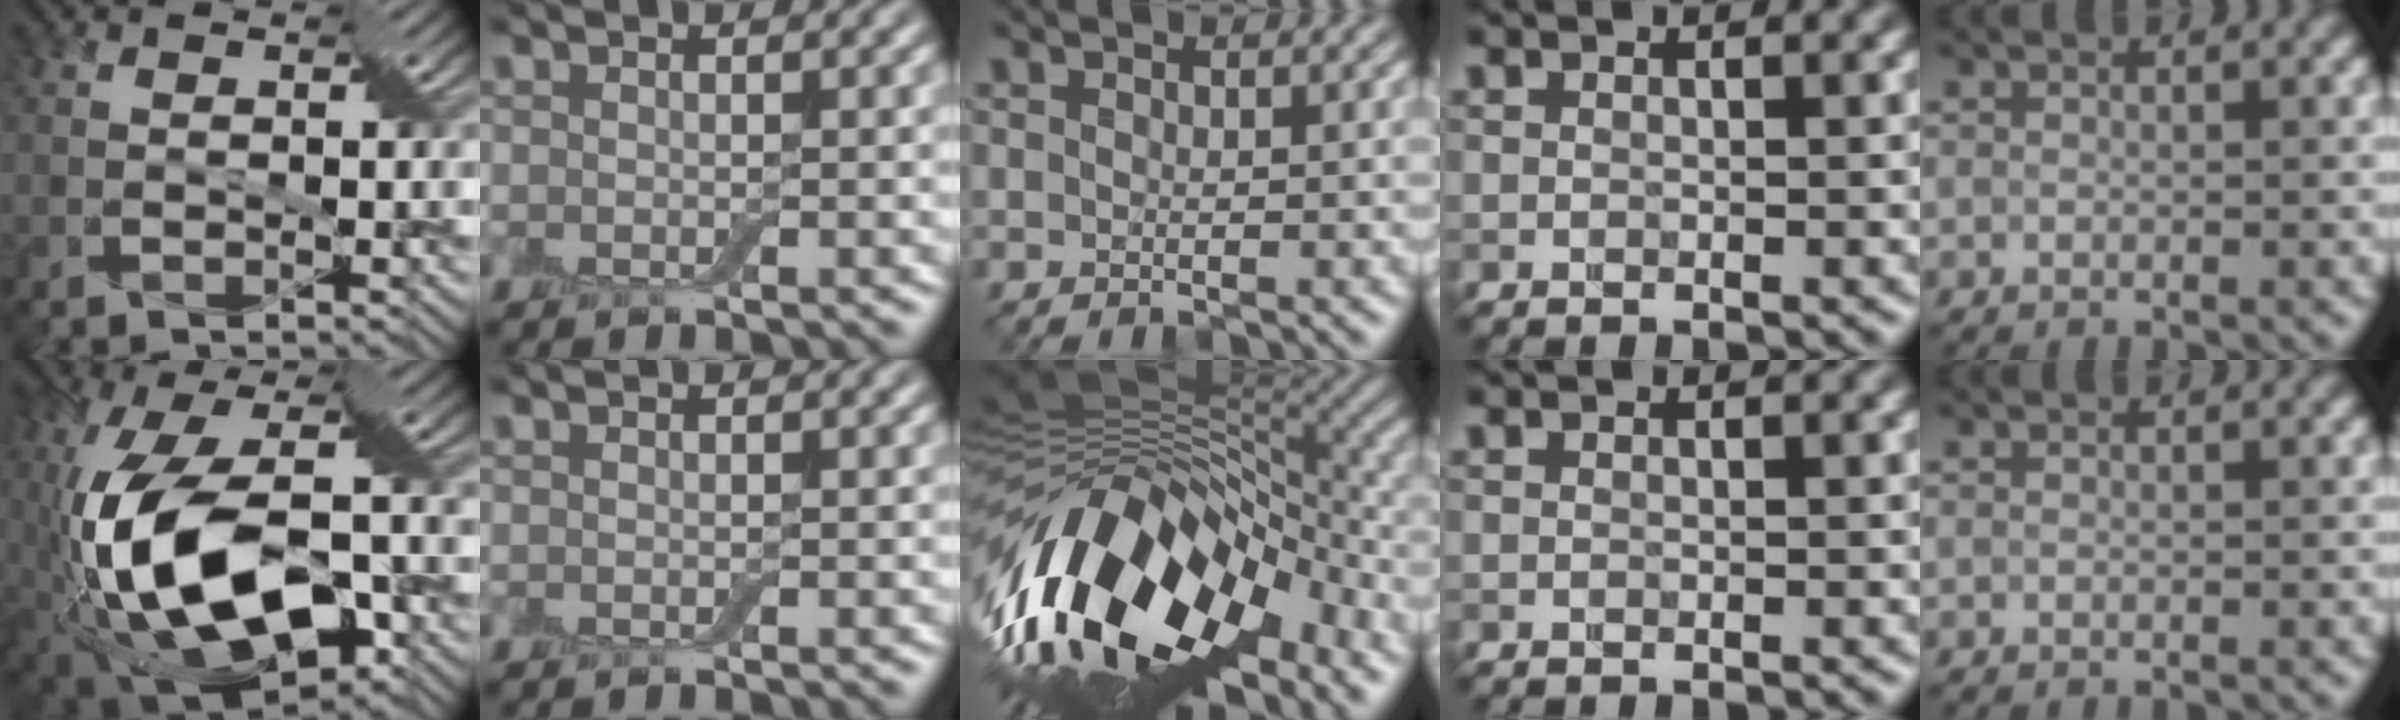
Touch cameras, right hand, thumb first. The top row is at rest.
{"thumb": {"total": 16.3, "force": [-3.4, 8.1, 13.8], "torque": [-0.282, -0.011, -0.054]}, "middle": {"total": 16.0, "force": [-6.6, 7.5, 12.5], "torque": [-0.217, 0.004, -0.115]}}